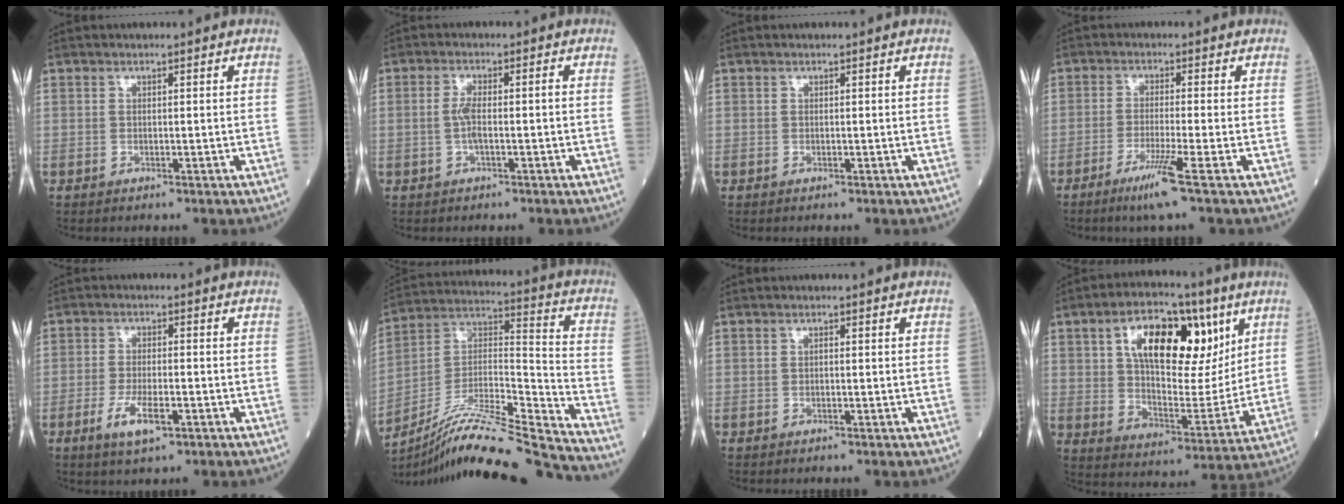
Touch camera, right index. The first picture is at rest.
{"total": 3.4, "force": [-0.5, 0.7, 3.2], "torque": [-0.071, 0.005, -0.011]}
{"total": 0.0}
{"total": 5.5, "force": [-3.1, -1.3, 4.3], "torque": [-0.083, -0.018, -0.062]}
{"total": 5.4, "force": [-2.4, 1.5, 4.5], "torque": [-0.092, -0.005, -0.040]}
{"total": 23.6, "force": [-21.5, -1.0, 9.5], "torque": [-0.175, -0.001, -0.357]}
{"total": 0.0}
{"total": 18.8, "force": [7.8, 8.4, 14.9], "torque": [-0.242, 0.017, 0.128]}